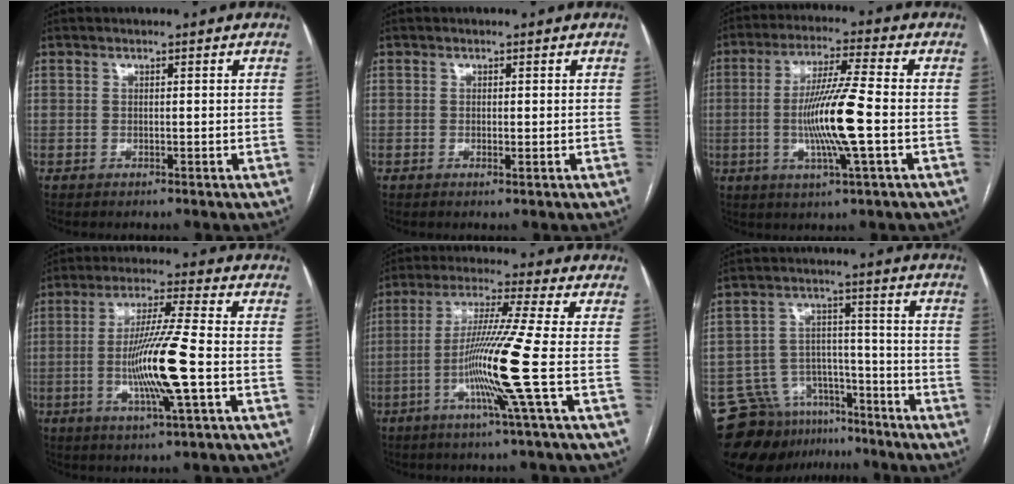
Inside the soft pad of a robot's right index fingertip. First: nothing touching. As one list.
[{"total": 0.7, "force": [-0.2, 0.2, 0.6], "torque": [-0.010, -0.002, -0.001]}, {"total": 11.5, "force": [-1.7, -0.4, 11.4], "torque": [-0.221, -0.007, -0.037]}, {"total": 12.1, "force": [-2.3, -0.6, 11.8], "torque": [-0.229, -0.011, -0.048]}, {"total": 12.2, "force": [-3.2, -2.9, 11.4], "torque": [-0.218, -0.016, -0.068]}, {"total": 12.5, "force": [-9.9, 7.1, 2.9], "torque": [-0.045, 0.045, -0.153]}]